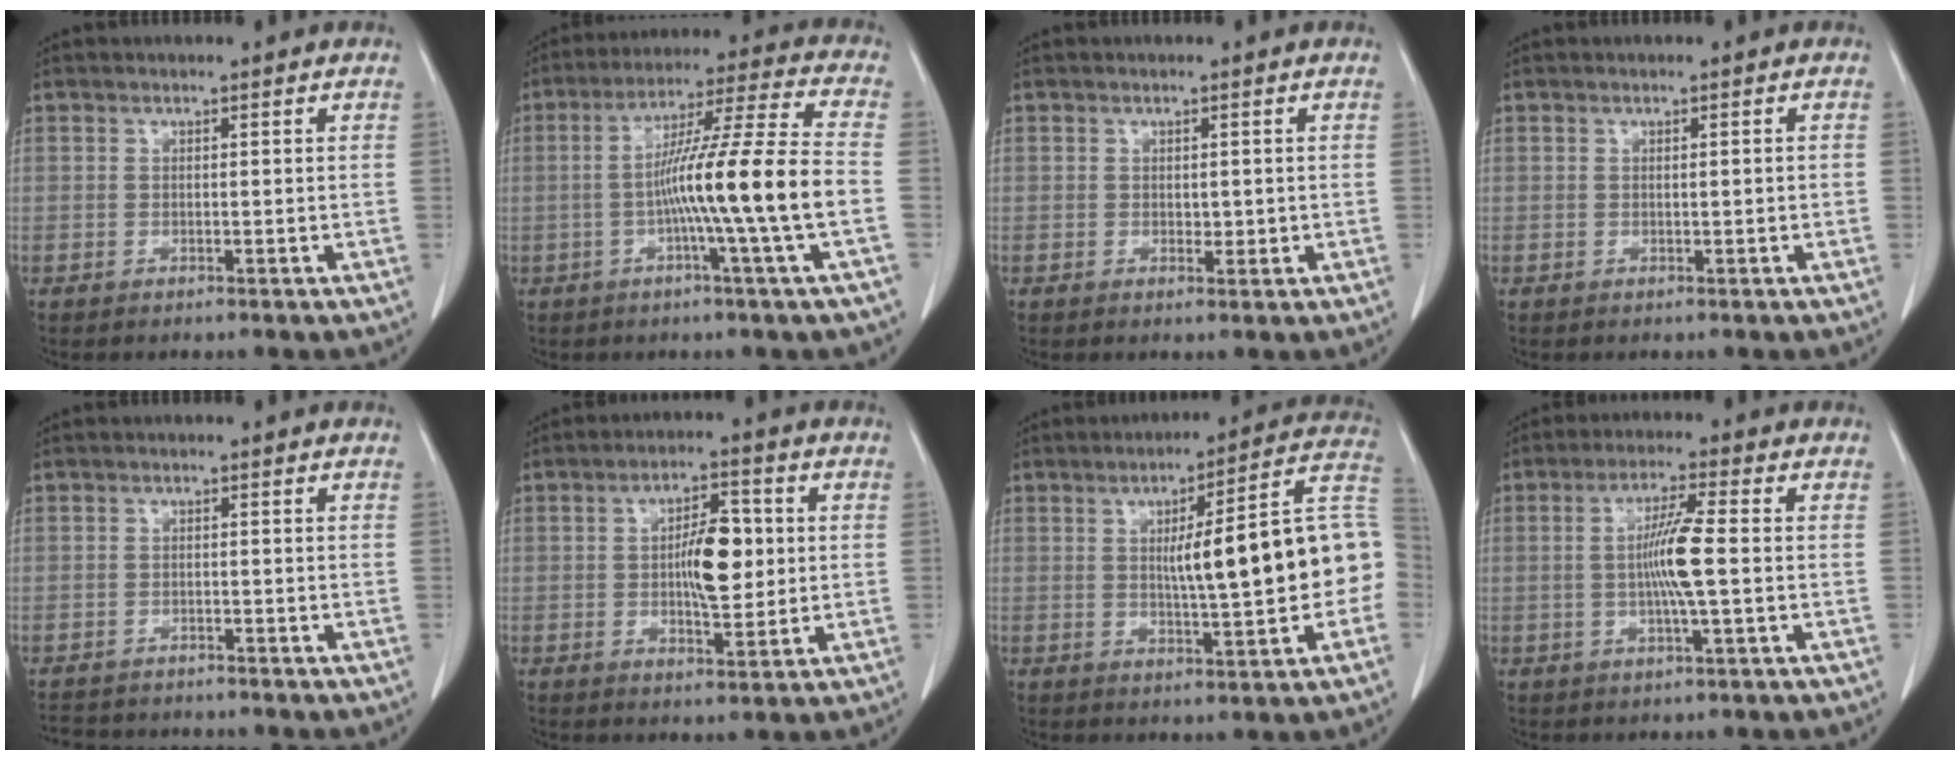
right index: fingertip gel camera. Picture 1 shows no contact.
{"total": 14.4, "force": [-3.0, -2.0, 14.0], "torque": [-0.234, 0.005, -0.060]}
{"total": 1.3, "force": [-0.1, 0.8, 1.0], "torque": [-0.013, -0.001, 0.000]}
{"total": 0.6, "force": [-0.1, 0.0, 0.6], "torque": [-0.010, 0.000, 0.002]}
{"total": 4.9, "force": [-4.6, 1.5, 0.8], "torque": [-0.008, -0.005, -0.070]}
{"total": 8.0, "force": [0.4, 2.9, 7.5], "torque": [-0.127, 0.008, 0.009]}
{"total": 16.5, "force": [-0.2, 1.9, 16.4], "torque": [-0.209, 0.034, -0.002]}
{"total": 6.9, "force": [-0.3, -0.2, 6.9], "torque": [-0.131, -0.003, -0.009]}